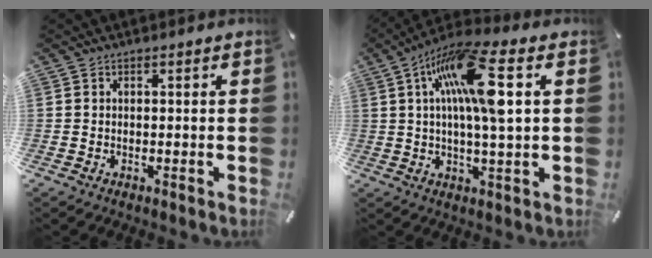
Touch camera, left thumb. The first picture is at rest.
{"total": 15.8, "force": [4.7, 3.9, 14.6], "torque": [-0.277, -0.003, 0.069]}